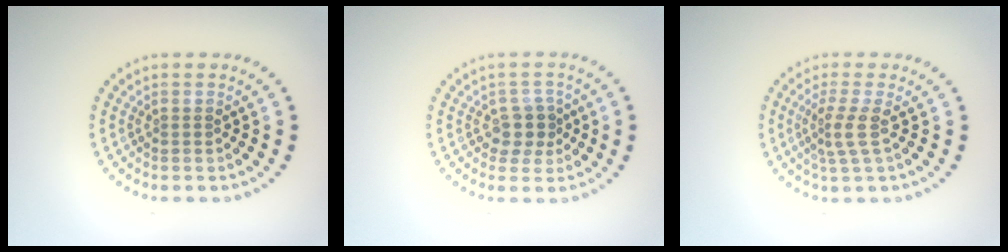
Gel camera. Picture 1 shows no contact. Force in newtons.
{"total": 2.5, "press": 2.1, "slide": 1.4}
{"total": 2.3, "press": 1.6, "slide": 1.6}